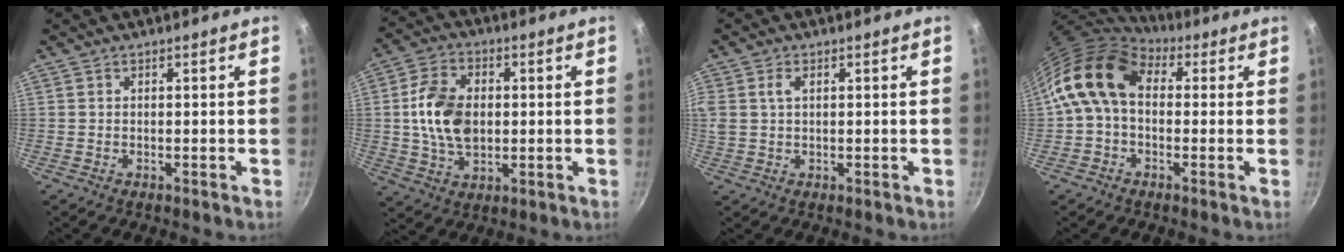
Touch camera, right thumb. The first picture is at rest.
{"total": 12.1, "force": [0.7, 8.1, 9.0], "torque": [-0.149, 0.007, 0.008]}
{"total": 4.8, "force": [1.4, 3.3, 3.2], "torque": [-0.061, 0.007, 0.026]}
{"total": 11.7, "force": [2.0, 8.2, 8.1], "torque": [-0.127, 0.018, 0.014]}